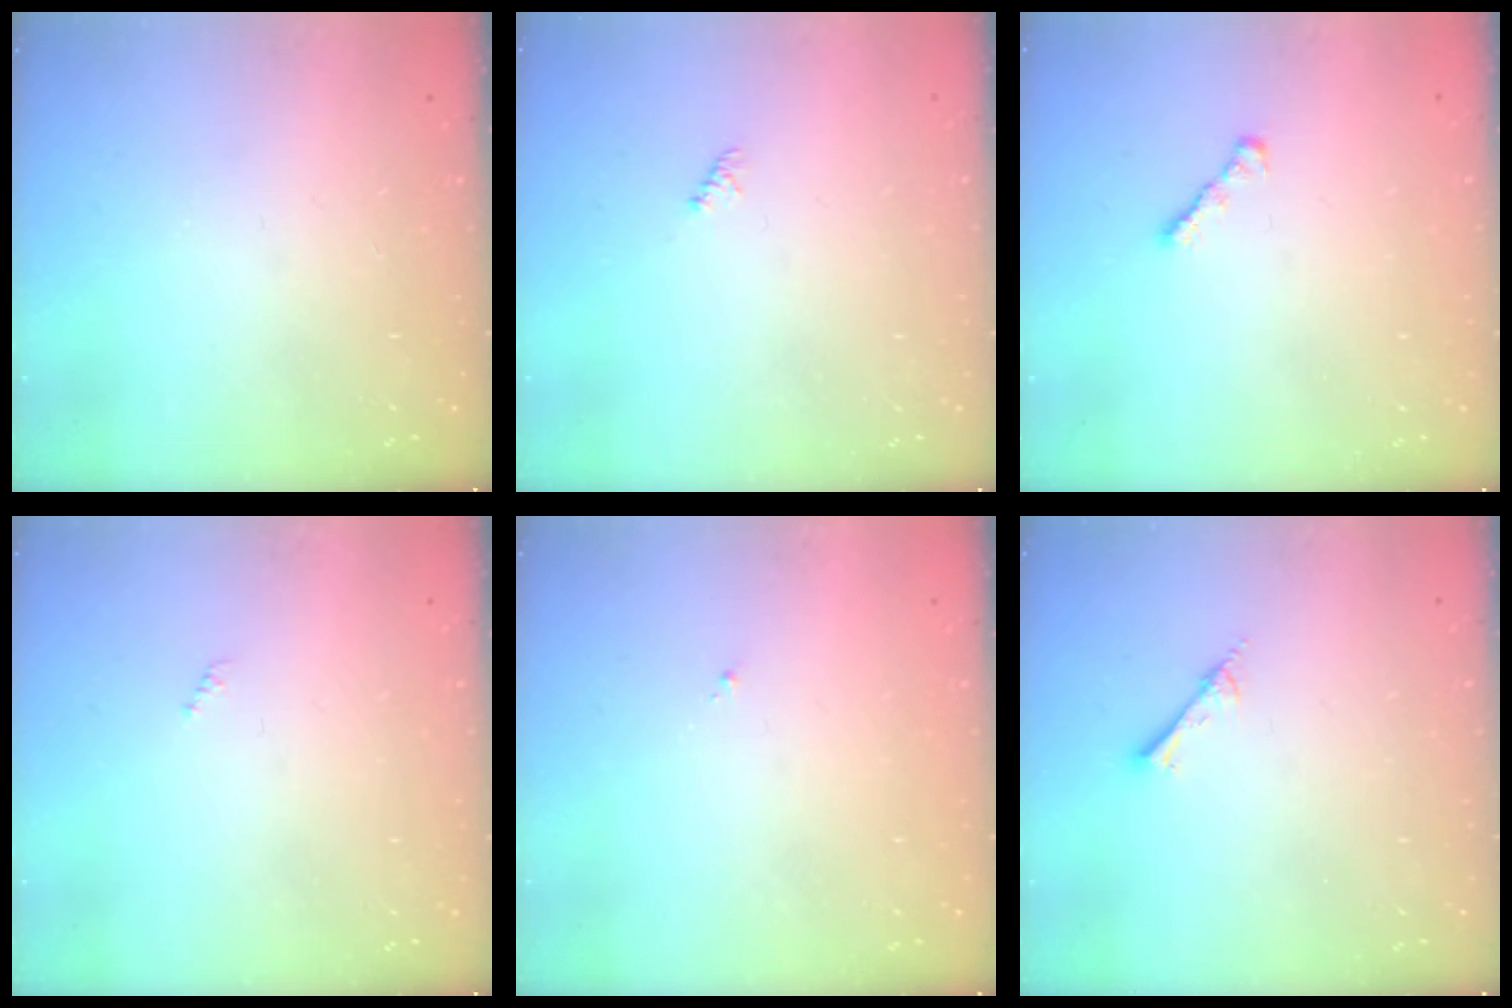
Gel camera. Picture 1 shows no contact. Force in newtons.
{"total": 1.1, "press": 1.1, "slide": 0.3}
{"total": 2.4, "press": 2.3, "slide": 0.6}
{"total": 0.0}
{"total": 0.8, "press": 0.7, "slide": 0.3}
{"total": 2.0, "press": 2.0, "slide": 0.2}